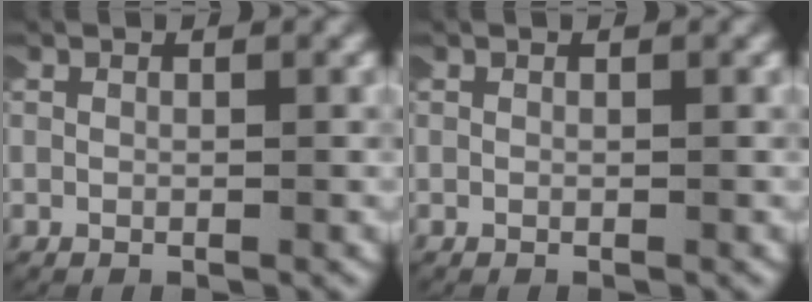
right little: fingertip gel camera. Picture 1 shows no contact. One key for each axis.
{"total": 0.0}